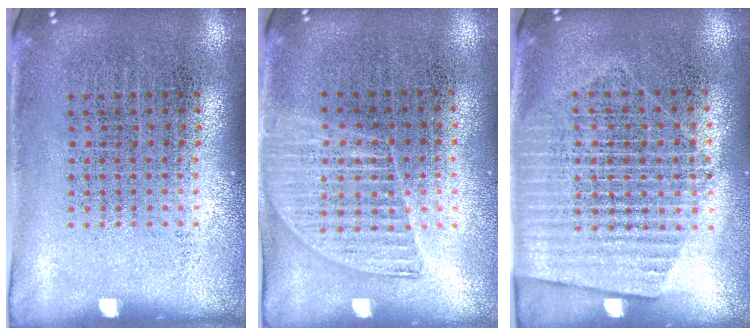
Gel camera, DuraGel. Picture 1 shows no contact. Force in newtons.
{"total": 1.3, "press": 1.2, "slide": 0.5}
{"total": 1.6, "press": 1.4, "slide": 0.8}